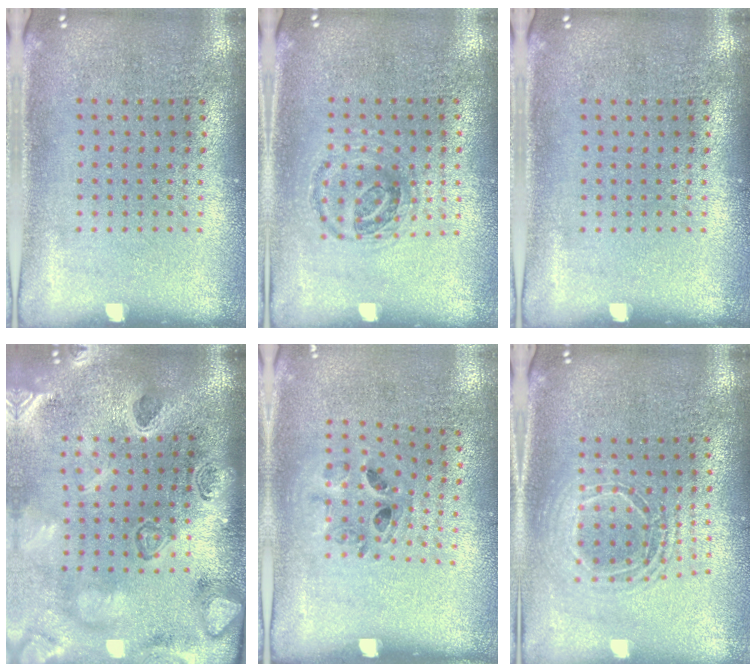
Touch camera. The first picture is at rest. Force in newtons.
{"total": 0.9, "press": 0.9, "slide": 0.3}
{"total": 0.0}
{"total": 4.4, "press": 3.2, "slide": 2.9}
{"total": 1.0, "press": 0.8, "slide": 0.5}
{"total": 1.6, "press": 1.3, "slide": 0.8}